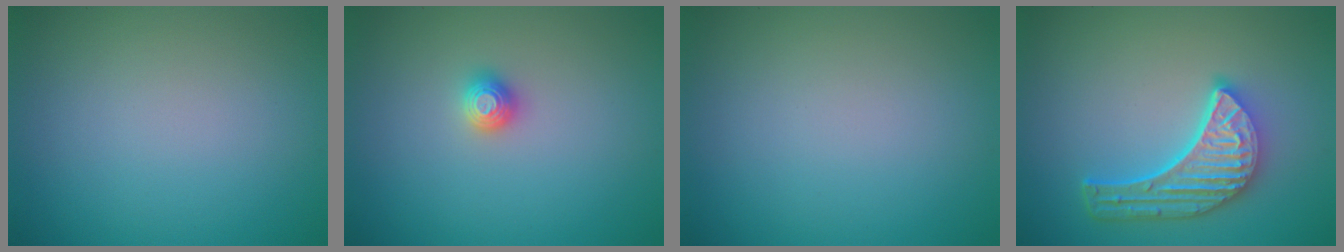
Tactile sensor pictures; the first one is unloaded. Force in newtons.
{"total": 1.2, "press": 1.1, "slide": 0.3}
{"total": 0.0}
{"total": 5.6, "press": 4.4, "slide": 3.6}